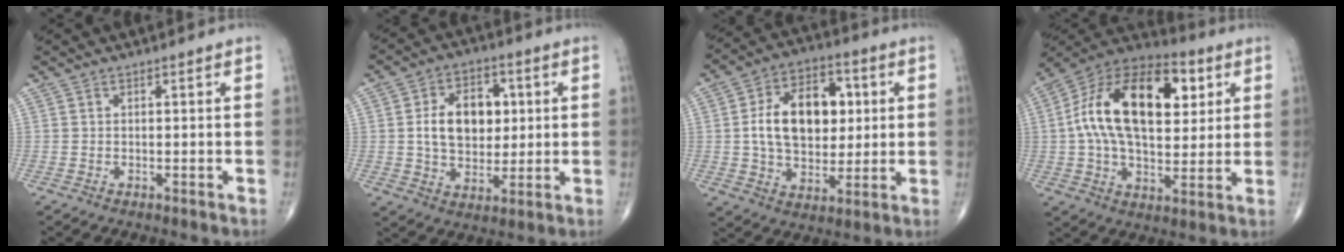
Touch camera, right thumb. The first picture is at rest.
{"total": 12.4, "force": [1.7, 8.5, 8.8], "torque": [-0.112, 0.003, 0.031]}
{"total": 16.9, "force": [2.3, 11.0, 12.6], "torque": [-0.169, 0.009, 0.037]}
{"total": 23.7, "force": [5.3, 13.3, 18.9], "torque": [-0.304, 0.011, 0.078]}